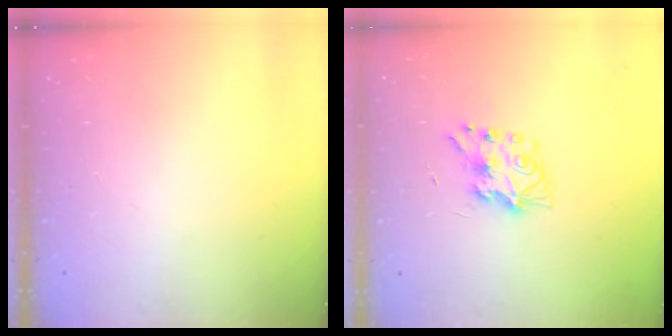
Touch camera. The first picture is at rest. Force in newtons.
{"total": 7.6, "press": 7.6, "slide": 0.6}